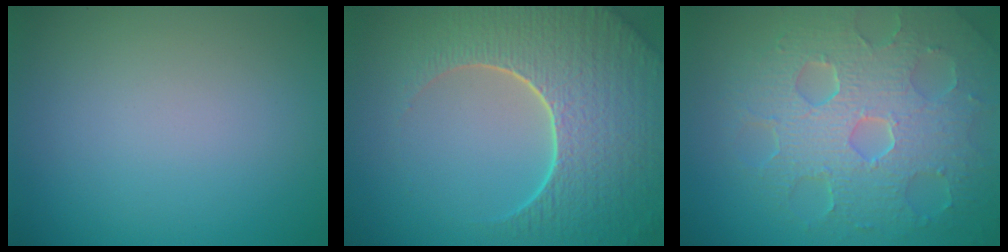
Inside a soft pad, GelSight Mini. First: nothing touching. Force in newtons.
{"total": 9.0, "press": 6.3, "slide": 6.5}
{"total": 8.8, "press": 6.2, "slide": 6.3}